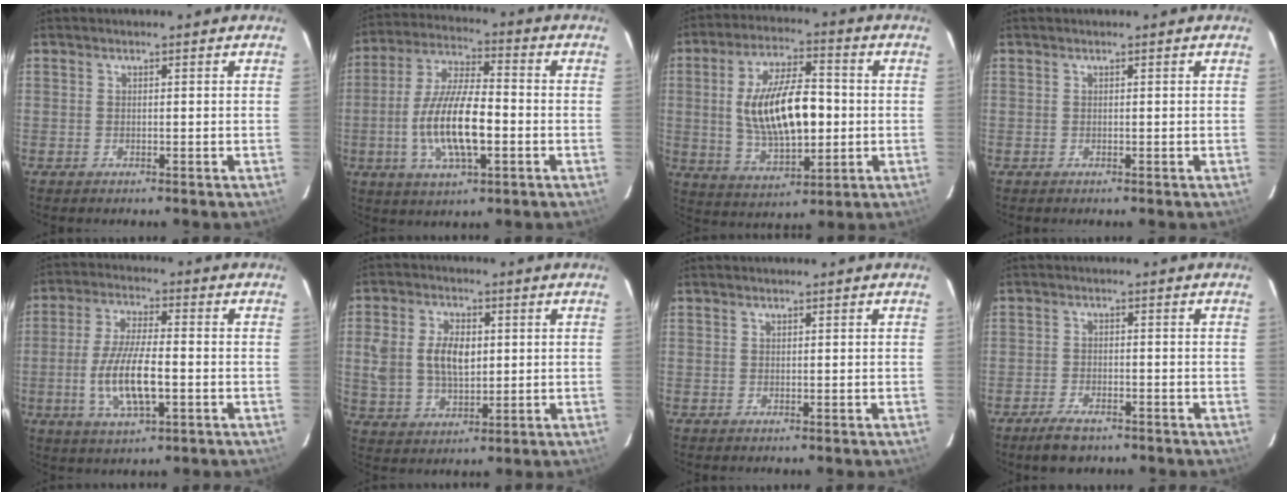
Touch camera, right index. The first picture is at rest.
{"total": 14.5, "force": [-3.3, 4.7, 13.3], "torque": [-0.271, -0.005, -0.059]}
{"total": 16.4, "force": [0.0, 7.1, 14.7], "torque": [-0.273, 0.005, 0.012]}
{"total": 0.0}
{"total": 11.3, "force": [-2.6, 3.5, 10.5], "torque": [-0.211, -0.008, -0.047]}
{"total": 10.1, "force": [1.2, 6.3, 7.8], "torque": [-0.159, 0.011, 0.029]}
{"total": 0.0}
{"total": 4.8, "force": [-3.6, 1.9, 2.5], "torque": [-0.064, -0.004, -0.064]}